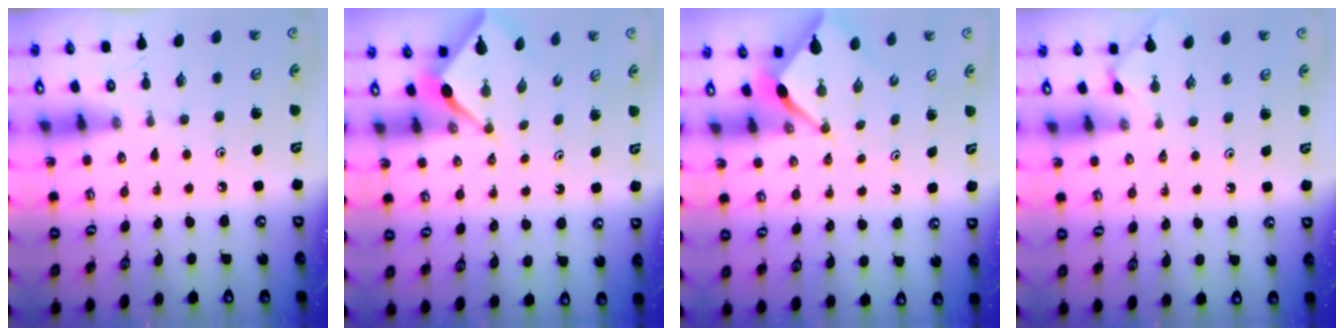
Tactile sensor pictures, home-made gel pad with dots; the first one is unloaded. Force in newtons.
{"total": 2.5, "press": 2.5, "slide": 0.3}
{"total": 2.6, "press": 2.6, "slide": 0.3}
{"total": 2.4, "press": 2.4, "slide": 0.3}